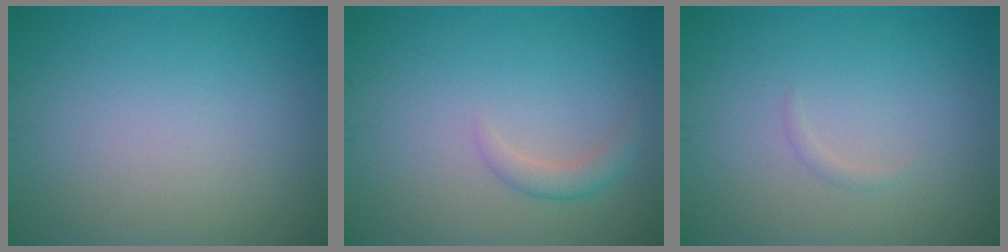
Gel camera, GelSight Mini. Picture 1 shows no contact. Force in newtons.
{"total": 1.5, "press": 1.5, "slide": 0.1}
{"total": 0.6, "press": 0.6, "slide": 0.0}